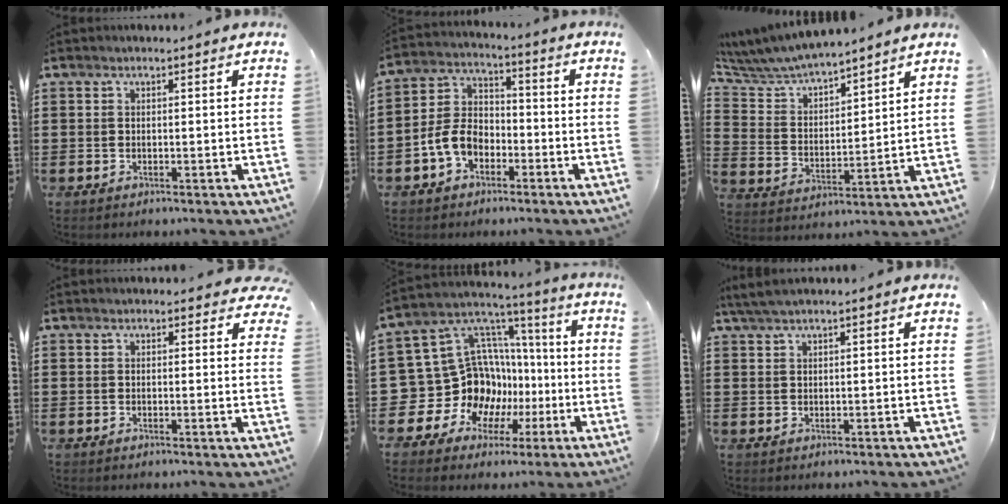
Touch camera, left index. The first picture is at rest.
{"total": 6.8, "force": [-3.3, 4.7, 3.6], "torque": [-0.102, 0.009, -0.073]}
{"total": 6.0, "force": [5.9, 0.7, 1.0], "torque": [-0.053, -0.037, 0.099]}
{"total": 1.6, "force": [1.3, 0.8, 0.4], "torque": [-0.005, 0.003, 0.024]}
{"total": 15.7, "force": [-2.3, 14.5, 5.5], "torque": [-0.155, -0.031, 0.002]}
{"total": 2.3, "force": [1.6, 0.2, 1.5], "torque": [-0.032, 0.001, 0.031]}